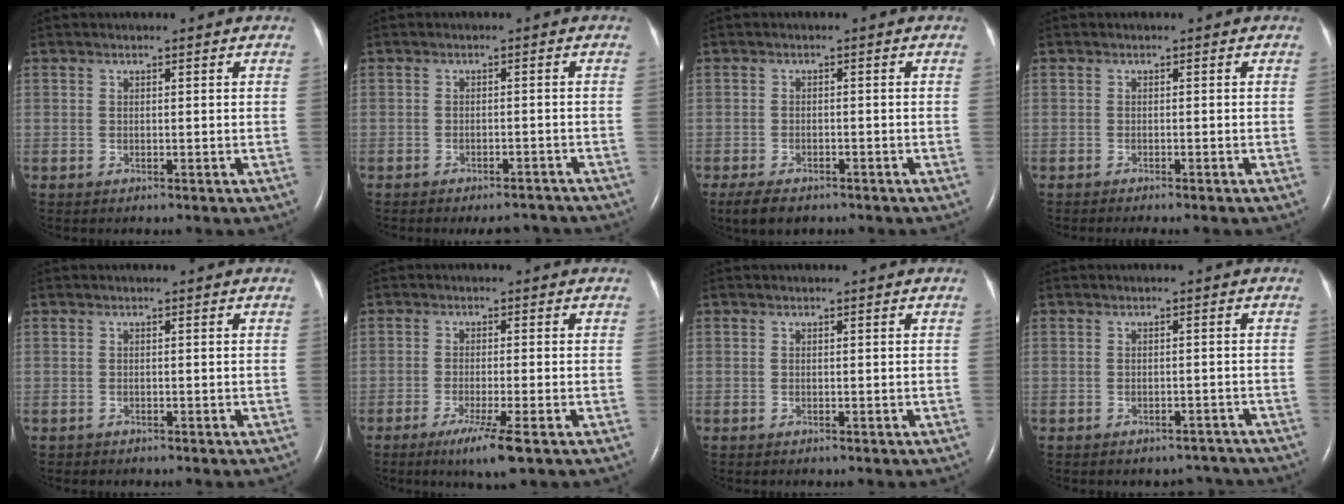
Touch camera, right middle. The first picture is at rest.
{"total": 4.6, "force": [-4.2, 1.3, 1.5], "torque": [-0.013, -0.003, -0.049]}
{"total": 4.4, "force": [-3.2, 1.8, 2.4], "torque": [-0.047, -0.010, -0.045]}
{"total": 2.9, "force": [-2.4, -0.2, 1.6], "torque": [-0.015, -0.002, -0.027]}
{"total": 0.0}
{"total": 5.5, "force": [-3.0, -0.4, 4.6], "torque": [-0.084, -0.022, -0.051]}
{"total": 0.0}
{"total": 3.7, "force": [-3.3, 1.5, 0.5], "torque": [-0.003, 0.006, -0.035]}